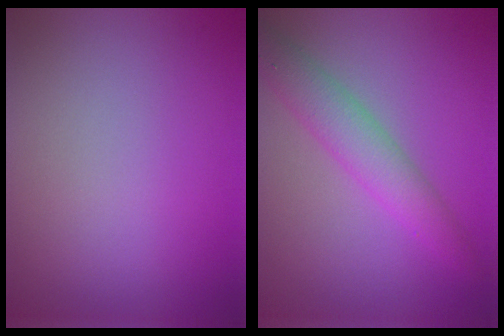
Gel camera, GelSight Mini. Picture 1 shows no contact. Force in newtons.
{"total": 3.7, "press": 3.7, "slide": 0.1}